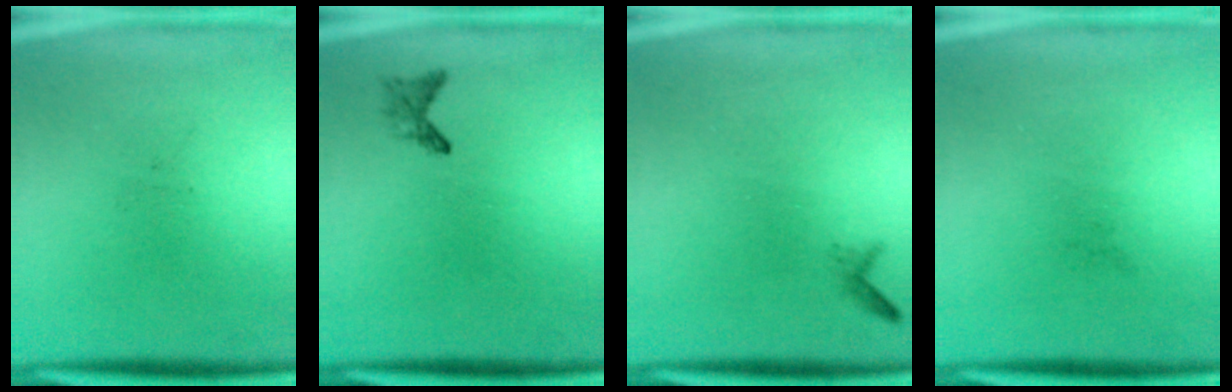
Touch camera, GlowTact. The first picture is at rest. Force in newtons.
{"total": 1.1}
{"total": 0.6}
{"total": 0.0}